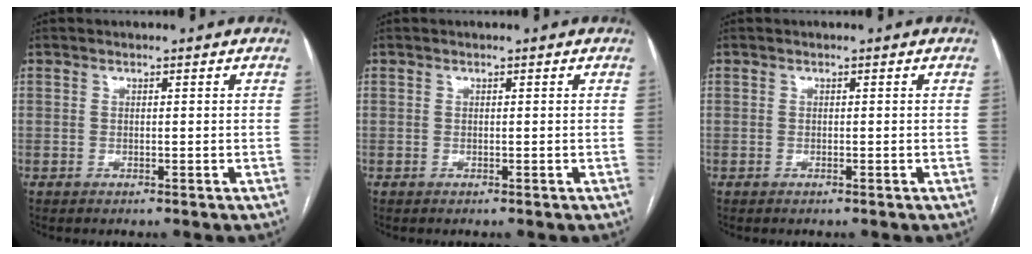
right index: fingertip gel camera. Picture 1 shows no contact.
{"total": 0.0}
{"total": 0.0}